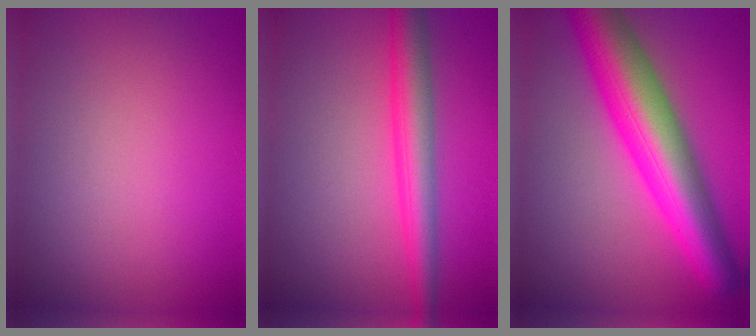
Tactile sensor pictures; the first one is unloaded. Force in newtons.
{"total": 4.7, "press": 4.7, "slide": 0.0}
{"total": 11.0, "press": 11.0, "slide": 0.2}